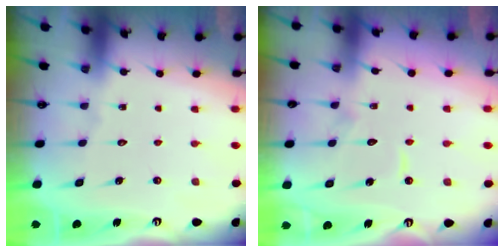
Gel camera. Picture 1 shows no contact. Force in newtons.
{"total": 7.0, "press": 7.0, "slide": 0.6}